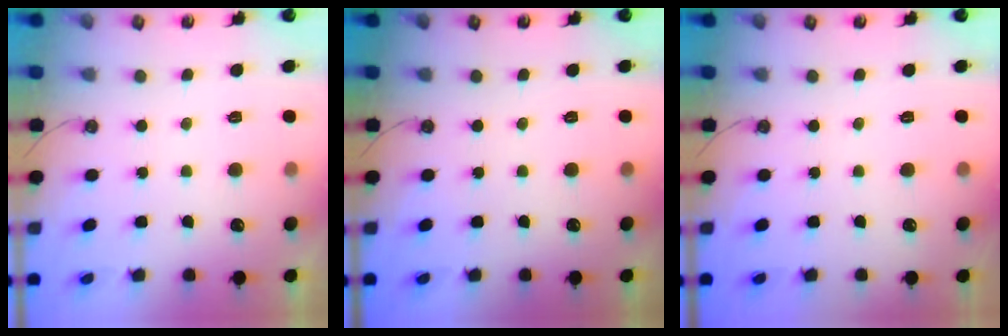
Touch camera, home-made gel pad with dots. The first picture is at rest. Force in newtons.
{"total": 0.0}
{"total": 0.0}